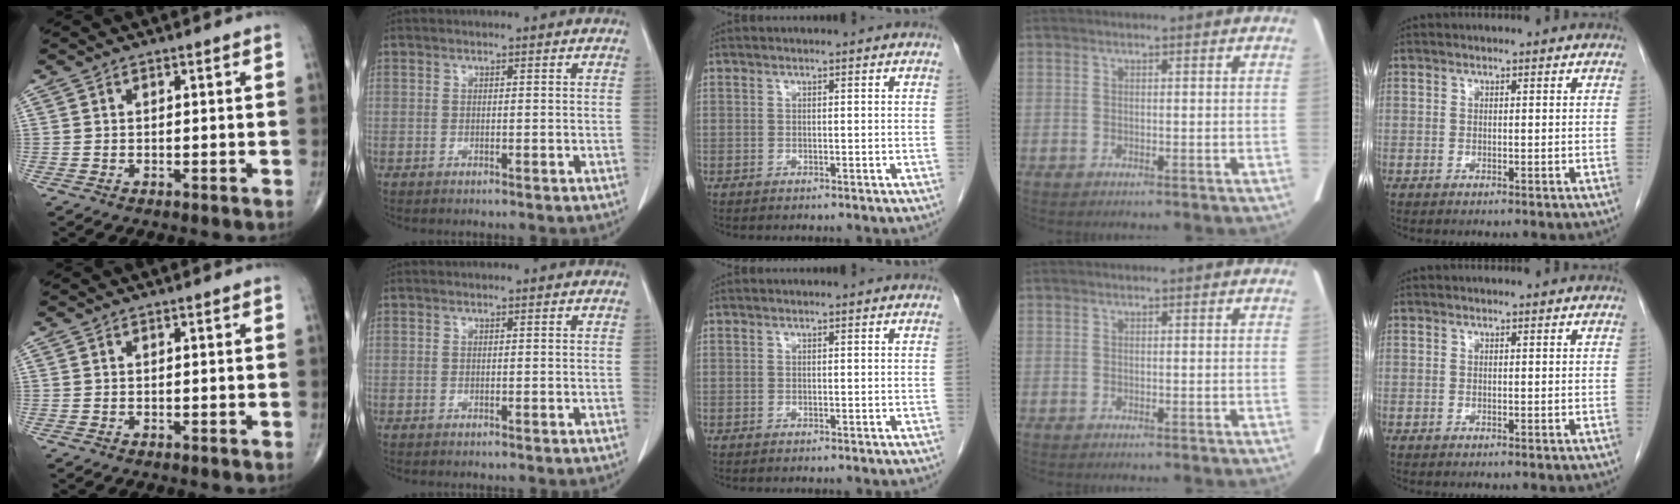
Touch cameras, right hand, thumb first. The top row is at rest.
{}